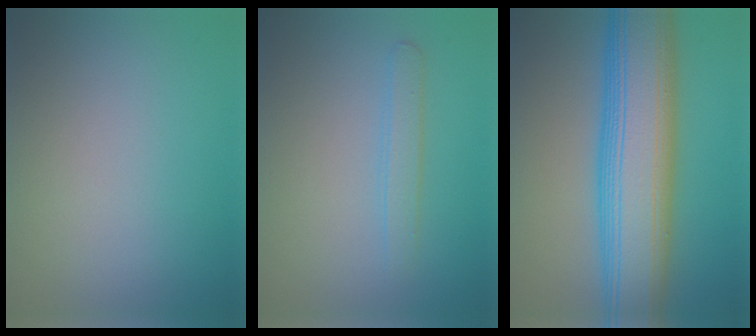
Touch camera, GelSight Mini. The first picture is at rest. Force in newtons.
{"total": 1.6, "press": 1.6, "slide": 0.1}
{"total": 12.0, "press": 12.0, "slide": 0.2}